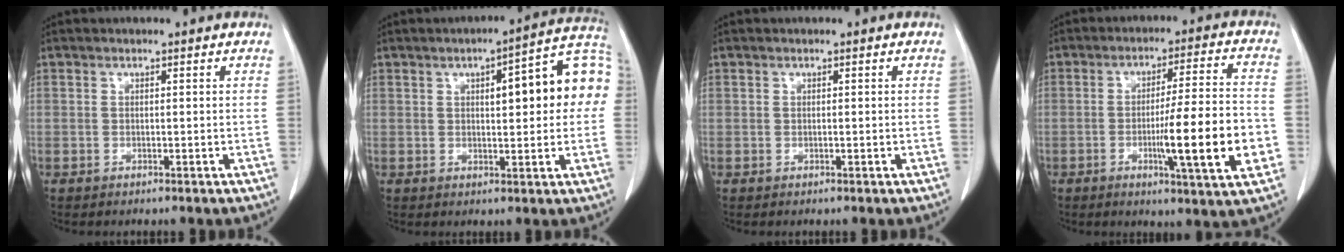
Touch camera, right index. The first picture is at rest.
{"total": 13.3, "force": [2.2, 3.3, 12.6], "torque": [-0.158, 0.041, 0.025]}
{"total": 0.0}
{"total": 14.1, "force": [-3.6, 0.1, 13.6], "torque": [-0.207, -0.012, -0.058]}